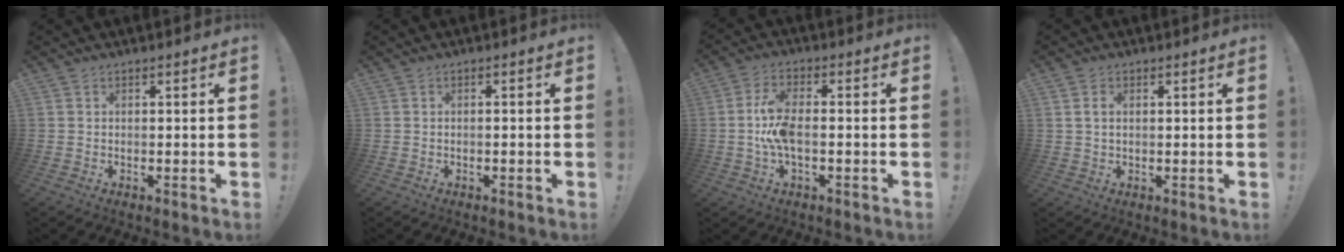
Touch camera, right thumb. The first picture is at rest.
{"total": 0.7, "force": [-0.5, -0.2, 0.4], "torque": [-0.006, -0.001, -0.010]}
{"total": 8.6, "force": [-1.3, 3.4, 7.8], "torque": [-0.158, 0.004, -0.021]}
{"total": 2.3, "force": [0.8, 1.4, 1.7], "torque": [-0.029, 0.003, 0.014]}